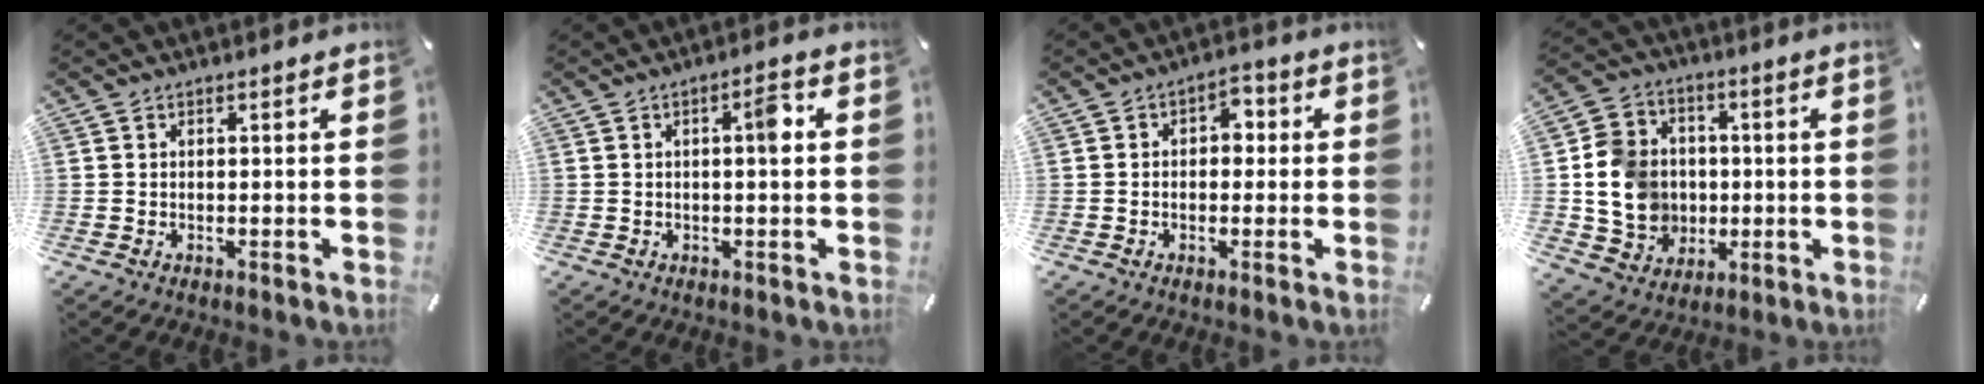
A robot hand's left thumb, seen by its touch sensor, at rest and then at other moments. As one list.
[{"total": 4.3, "force": [0.6, 1.1, 4.1], "torque": [-0.056, 0.002, -0.001]}, {"total": 3.6, "force": [-0.5, 2.7, 2.4], "torque": [-0.031, 0.010, -0.019]}, {"total": 13.0, "force": [-0.2, 11.8, 5.3], "torque": [-0.117, 0.014, 0.004]}]